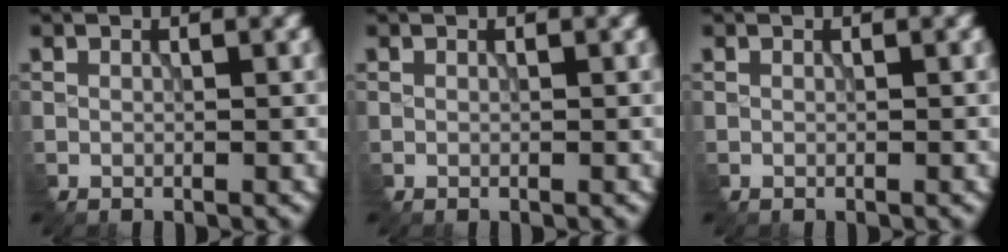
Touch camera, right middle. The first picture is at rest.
{"total": 0.0}
{"total": 0.0}